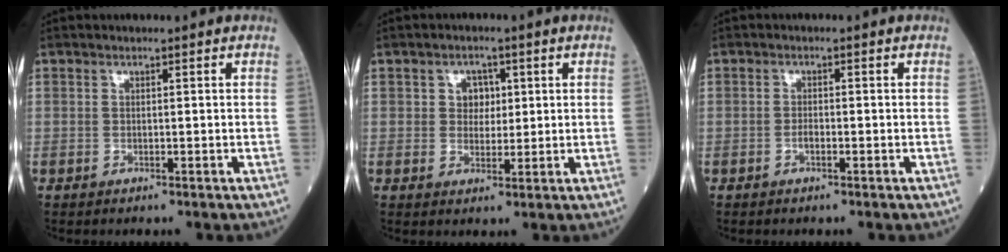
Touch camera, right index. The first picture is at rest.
{"total": 3.2, "force": [0.8, 2.7, 1.7], "torque": [-0.018, 0.005, 0.012]}
{"total": 1.1, "force": [-0.4, 0.4, 0.9], "torque": [-0.017, 0.001, -0.005]}